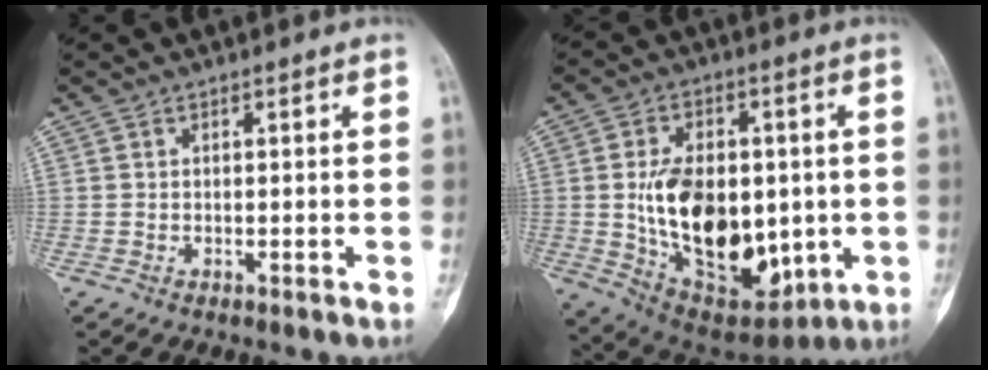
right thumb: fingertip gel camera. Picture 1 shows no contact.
{"total": 22.4, "force": [-0.9, 13.6, 17.7], "torque": [-0.248, -0.017, 0.013]}